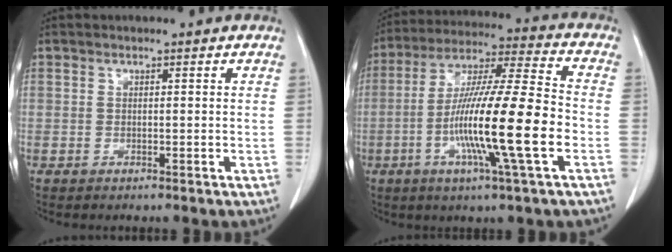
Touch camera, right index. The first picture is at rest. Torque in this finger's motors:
{"motor_torque": [0.94, -0.23, 1.05, 0.21]}